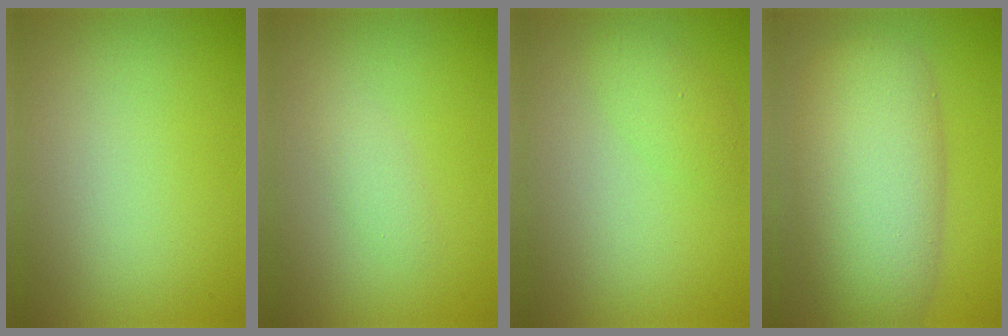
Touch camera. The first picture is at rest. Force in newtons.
{"total": 1.4, "press": 1.4, "slide": 0.0}
{"total": 1.7, "press": 1.7, "slide": 0.0}
{"total": 10.0, "press": 9.9, "slide": 0.4}